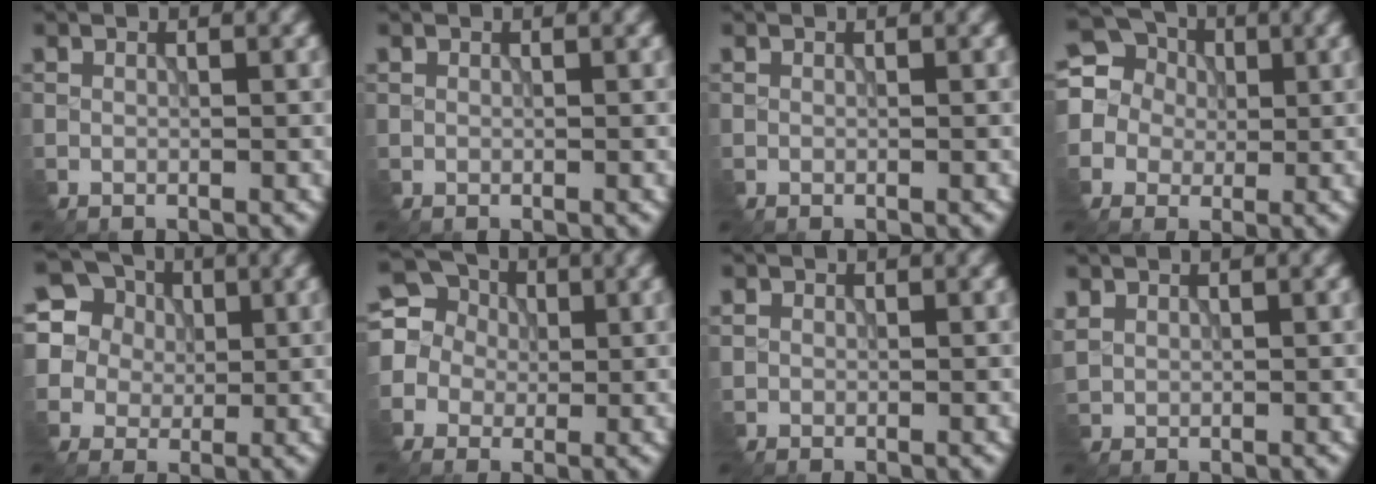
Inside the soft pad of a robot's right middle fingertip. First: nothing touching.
{"total": 0.0}
{"total": 0.0}
{"total": 8.2, "force": [1.8, 7.5, 2.7], "torque": [-0.087, 0.044, 0.005]}
{"total": 10.5, "force": [5.2, 8.4, 3.7], "torque": [-0.116, 0.033, 0.081]}
{"total": 6.1, "force": [0.9, 5.7, 1.9], "torque": [-0.054, 0.028, -0.018]}
{"total": 0.7, "force": [0.3, 0.7, 0.0], "torque": [-0.001, -0.001, 0.008]}
{"total": 1.4, "force": [1.1, 0.8, 0.1], "torque": [-0.013, 0.001, 0.032]}